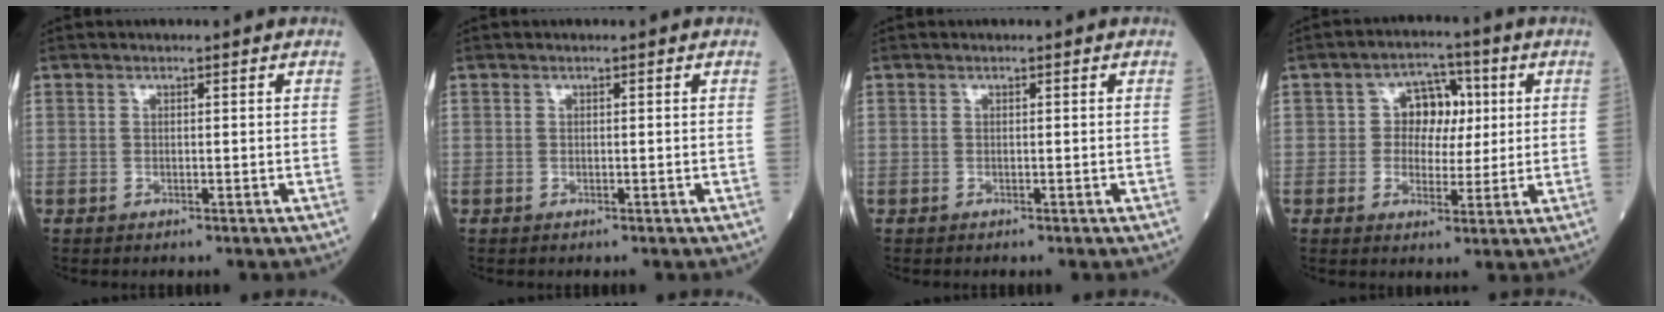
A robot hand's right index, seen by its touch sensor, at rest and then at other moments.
{"total": 0.0}
{"total": 0.0}
{"total": 6.3, "force": [1.0, 4.8, 3.9], "torque": [-0.051, 0.021, 0.015]}